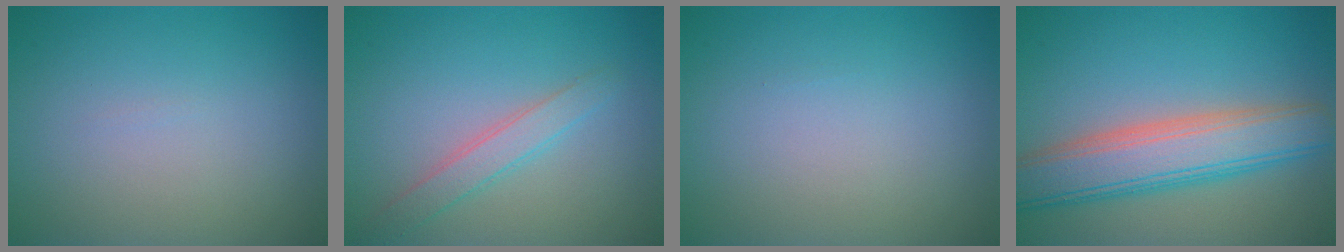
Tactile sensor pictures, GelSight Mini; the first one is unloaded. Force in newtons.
{"total": 2.2, "press": 2.2, "slide": 0.1}
{"total": 0.0}
{"total": 7.3, "press": 7.2, "slide": 0.7}